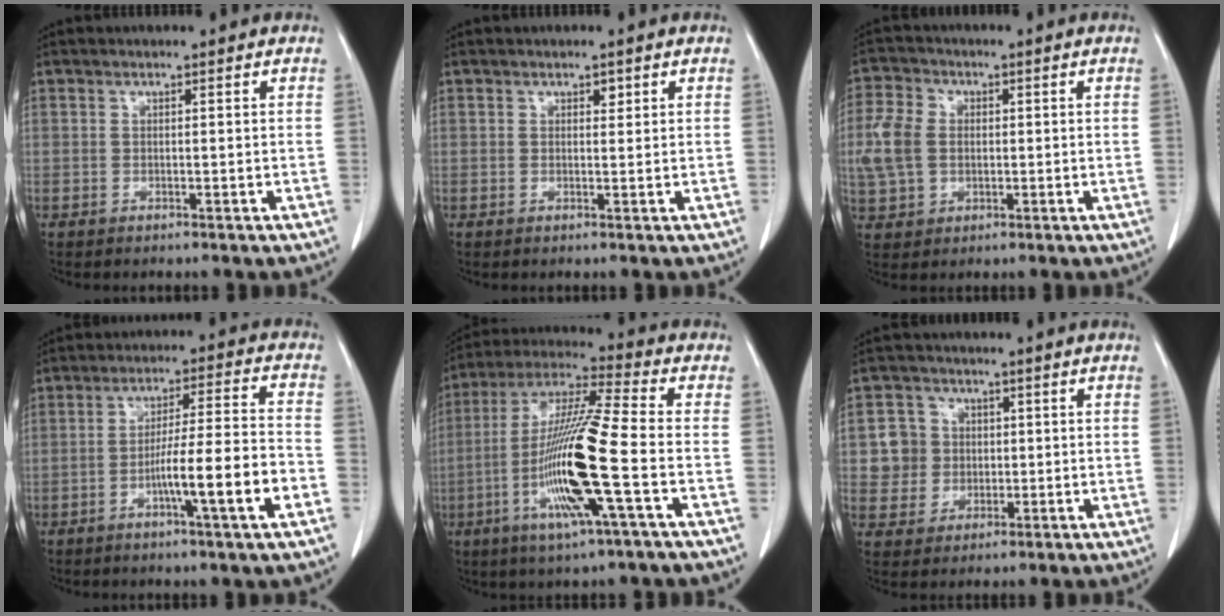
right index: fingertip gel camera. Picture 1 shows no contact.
{"total": 1.0, "force": [0.6, 0.6, 0.6], "torque": [-0.005, -0.003, 0.007]}
{"total": 7.8, "force": [0.3, 6.0, 5.0], "torque": [-0.130, 0.016, 0.008]}
{"total": 11.3, "force": [-4.2, -0.3, 10.5], "torque": [-0.172, 0.004, -0.067]}
{"total": 16.7, "force": [-4.6, -0.1, 16.1], "torque": [-0.326, -0.012, -0.096]}
{"total": 6.2, "force": [0.6, 6.1, 0.9], "torque": [-0.019, 0.020, 0.016]}